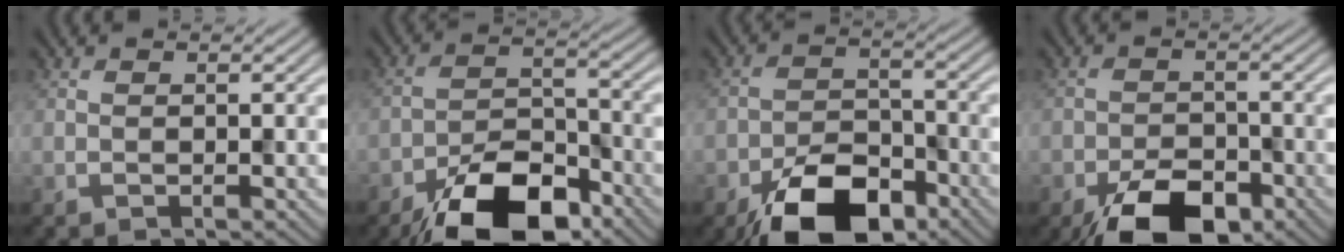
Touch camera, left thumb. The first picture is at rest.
{"total": 12.2, "force": [-8.4, 5.1, 7.2], "torque": [-0.118, -0.003, -0.158]}
{"total": 10.5, "force": [-6.8, 5.1, 6.2], "torque": [-0.106, -0.010, -0.127]}
{"total": 8.3, "force": [-5.3, 4.0, 5.1], "torque": [-0.083, -0.009, -0.093]}